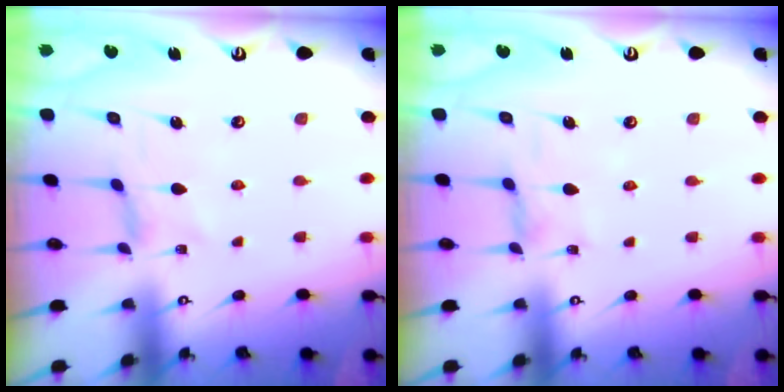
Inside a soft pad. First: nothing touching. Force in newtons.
{"total": 2.7, "press": 2.6, "slide": 0.4}